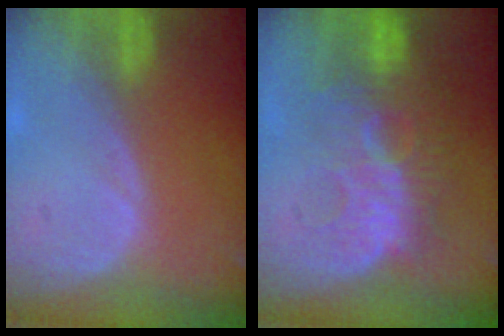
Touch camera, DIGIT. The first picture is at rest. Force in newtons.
{"total": 10.8, "press": 9.4, "slide": 5.3}